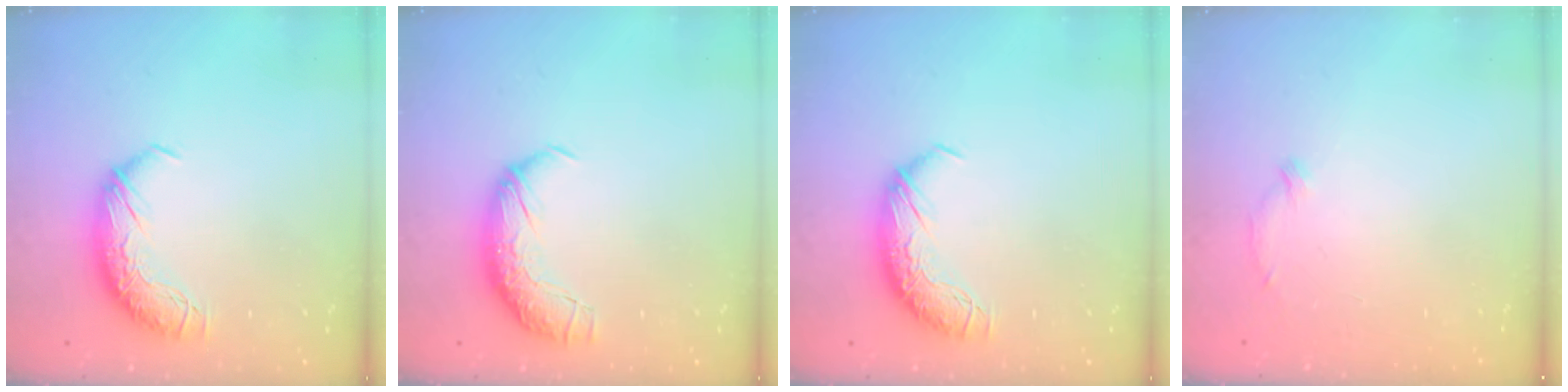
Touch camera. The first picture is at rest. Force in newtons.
{"total": 2.4, "press": 1.1, "slide": 2.2}
{"total": 0.0}
{"total": 6.0, "press": 5.9, "slide": 1.1}